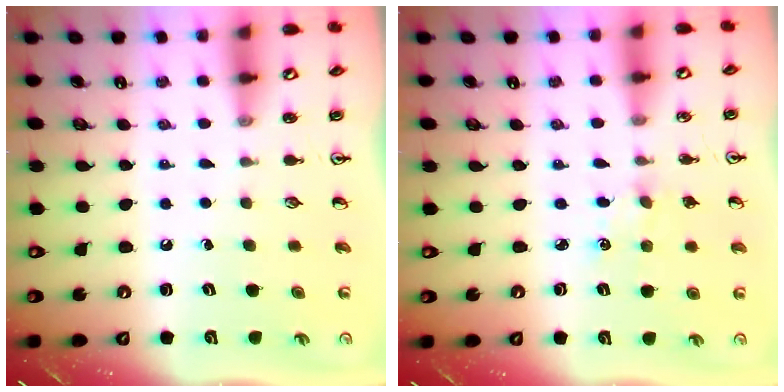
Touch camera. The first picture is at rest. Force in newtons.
{"total": 3.3, "press": 3.3, "slide": 0.5}